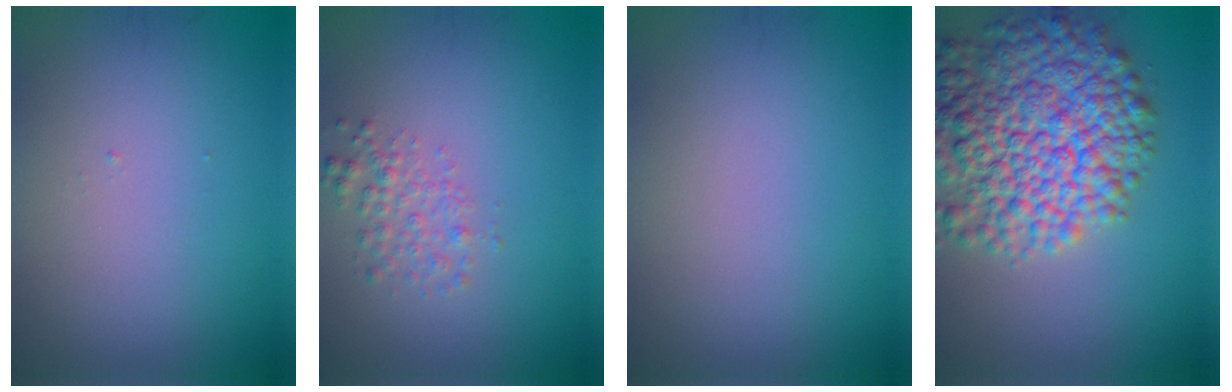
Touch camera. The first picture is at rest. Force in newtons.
{"total": 2.0, "press": 2.0, "slide": 0.1}
{"total": 0.0}
{"total": 11.4, "press": 11.4, "slide": 0.6}